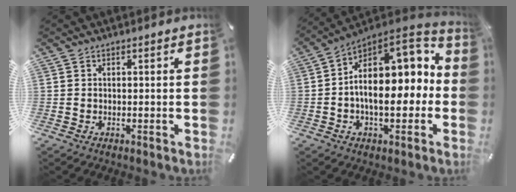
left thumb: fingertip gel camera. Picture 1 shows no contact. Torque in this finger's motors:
{"motor_torque": [1.54, 3.47, 2.30, -0.20, 0.29]}